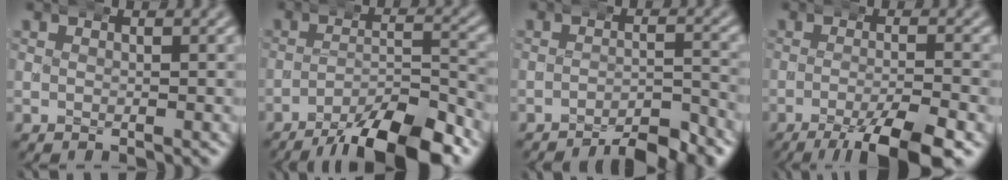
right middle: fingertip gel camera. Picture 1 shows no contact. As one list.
[{"total": 9.6, "force": [-7.6, 1.9, 5.5], "torque": [-0.067, -0.004, -0.116]}, {"total": 5.3, "force": [-4.6, 0.9, 2.6], "torque": [-0.032, -0.004, -0.079]}, {"total": 7.2, "force": [-4.1, 1.6, 5.6], "torque": [-0.078, -0.010, -0.062]}]